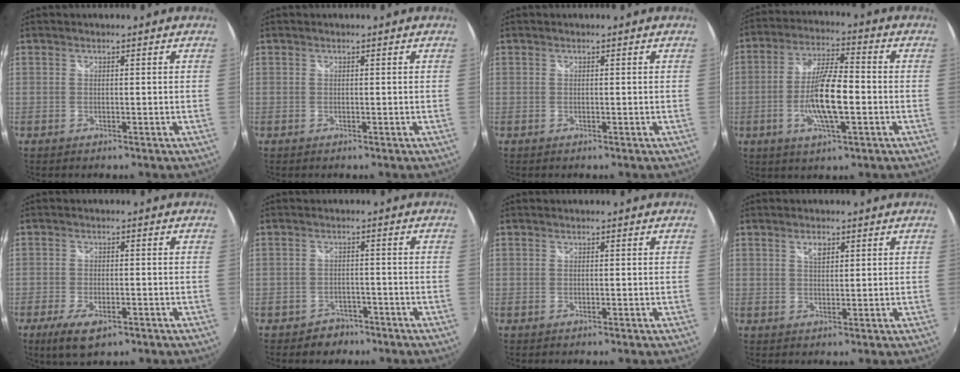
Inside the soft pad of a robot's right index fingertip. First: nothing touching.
{"total": 0.0}
{"total": 0.0}
{"total": 11.3, "force": [-2.8, 2.6, 10.6], "torque": [-0.207, -0.003, -0.052]}
{"total": 6.8, "force": [-4.1, 2.7, 4.7], "torque": [-0.112, -0.023, -0.071]}
{"total": 4.5, "force": [-3.2, 3.2, 0.1], "torque": [-0.017, 0.008, -0.048]}
{"total": 0.0}
{"total": 2.6, "force": [1.4, 1.3, 1.7], "torque": [-0.028, 0.003, 0.023]}